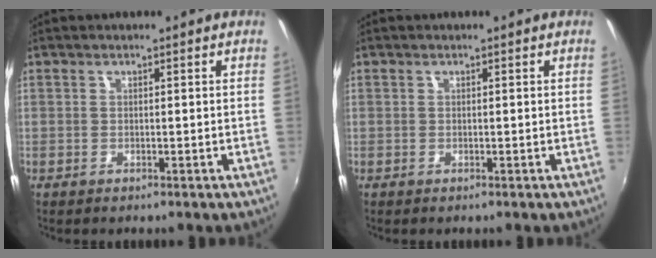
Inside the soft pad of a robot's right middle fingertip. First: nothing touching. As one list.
[{"total": 0.0}]